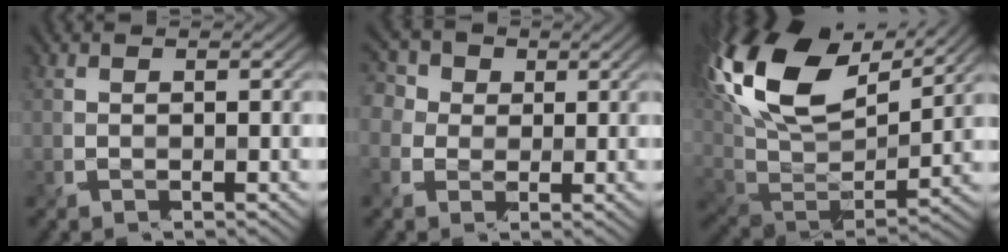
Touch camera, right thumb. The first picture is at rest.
{"total": 9.3, "force": [3.6, 7.1, 4.9], "torque": [-0.148, 0.039, 0.051]}
{"total": 17.8, "force": [8.7, 8.4, 13.0], "torque": [-0.326, 0.053, 0.164]}